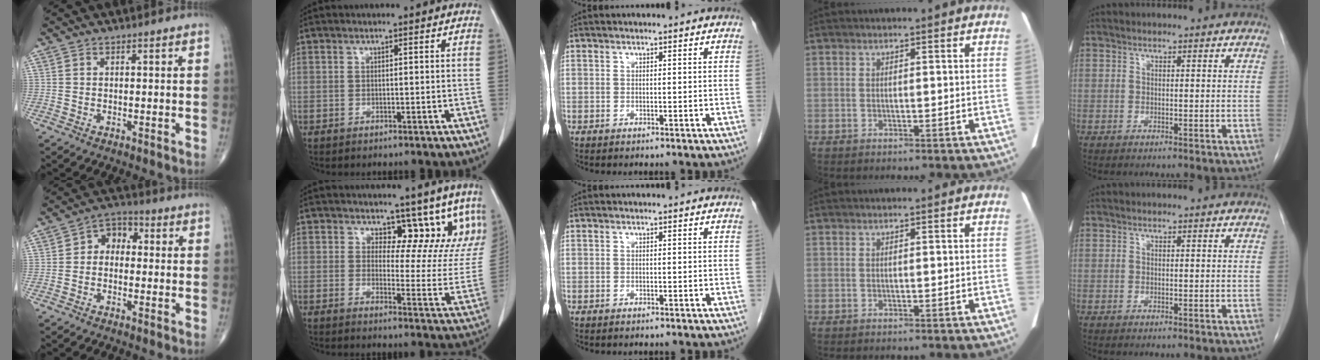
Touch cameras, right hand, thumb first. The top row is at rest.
{"thumb": {"total": 5.6, "force": [-0.1, 4.2, 3.7], "torque": [-0.031, 0.023, -0.019]}, "index": {"total": 11.5, "force": [9.0, 5.6, 4.5], "torque": [-0.016, -0.029, 0.094]}}